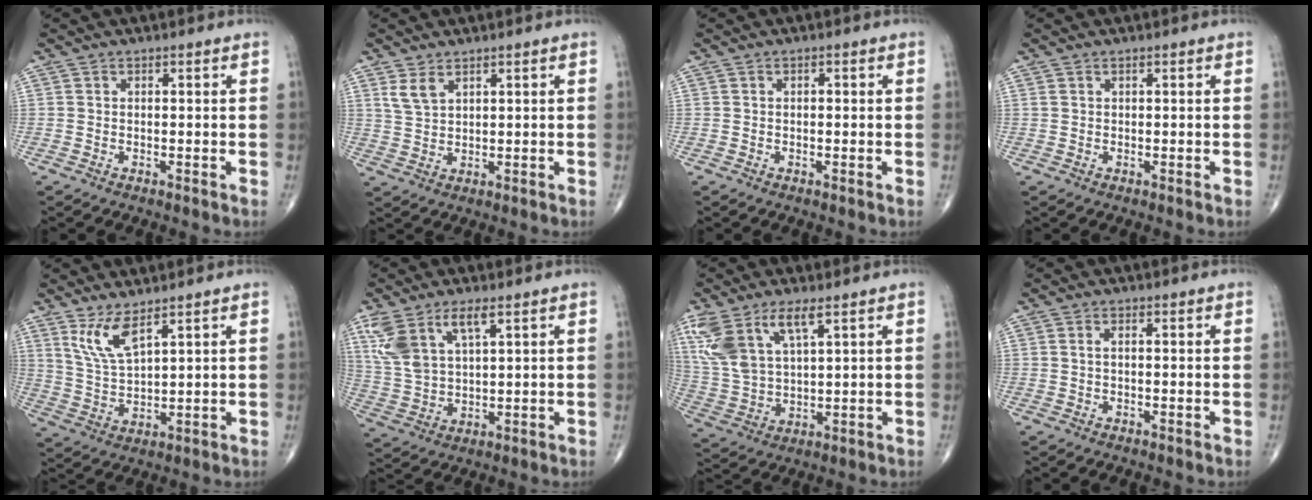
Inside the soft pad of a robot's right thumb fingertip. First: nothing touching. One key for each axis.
{"total": 3.6, "fx": 2.3, "fy": 1.8, "fz": 2.2, "tx": -0.043, "ty": -0.009, "tz": 0.054}
{"total": 0.6, "fx": 0.0, "fy": 0.3, "fz": 0.5, "tx": -0.008, "ty": 0.001, "tz": 0.000}
{"total": 0.6, "fx": 0.4, "fy": 0.2, "fz": 0.3, "tx": -0.006, "ty": 0.006, "tz": 0.010}
{"total": 6.7, "fx": 4.3, "fy": 1.8, "fz": 4.8, "tx": -0.099, "ty": -0.034, "tz": 0.095}
{"total": 10.2, "fx": 5.2, "fy": 4.2, "fz": 7.7, "tx": -0.170, "ty": -0.011, "tz": 0.114}
{"total": 12.6, "fx": 6.6, "fy": 5.1, "fz": 9.5, "tx": -0.210, "ty": -0.014, "tz": 0.141}
{"total": 1.0, "fx": 0.0, "fy": 0.4, "fz": 0.9, "tx": -0.019, "ty": 0.002, "tz": -0.001}